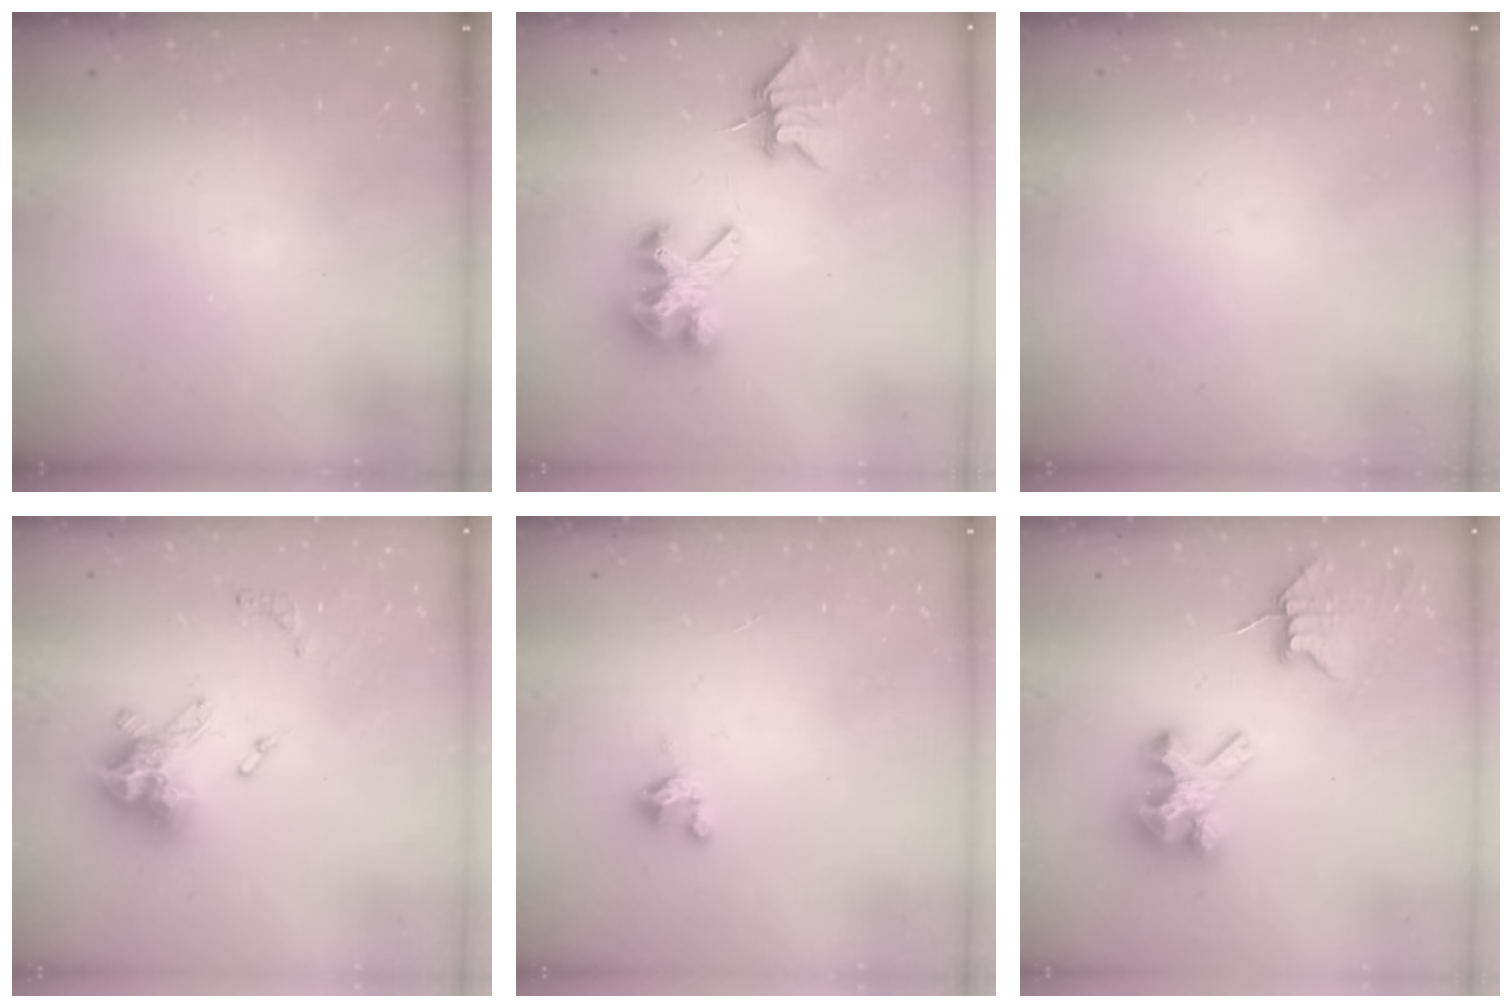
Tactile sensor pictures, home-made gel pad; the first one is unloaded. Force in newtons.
{"total": 7.0, "press": 6.9, "slide": 0.6}
{"total": 0.0}
{"total": 13.5, "press": 13.4, "slide": 1.3}
{"total": 1.8, "press": 1.7, "slide": 0.4}
{"total": 8.4, "press": 8.4, "slide": 0.6}